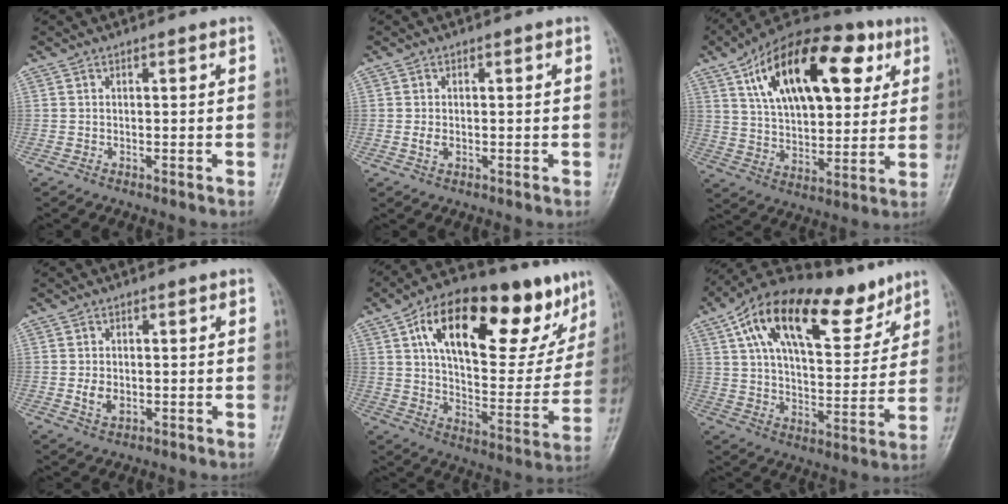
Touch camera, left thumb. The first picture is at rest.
{"total": 1.7, "force": [-0.2, 1.1, 1.2], "torque": [-0.023, -0.001, -0.005]}
{"total": 25.3, "force": [9.7, 13.3, 19.2], "torque": [-0.275, -0.004, 0.154]}
{"total": 3.2, "force": [-0.4, 2.3, 2.3], "torque": [-0.037, -0.003, -0.003]}
{"total": 30.0, "force": [14.8, 12.9, 22.7], "torque": [-0.299, 0.000, 0.235]}
{"total": 24.1, "force": [14.4, 10.6, 16.2], "torque": [-0.226, -0.021, 0.241]}